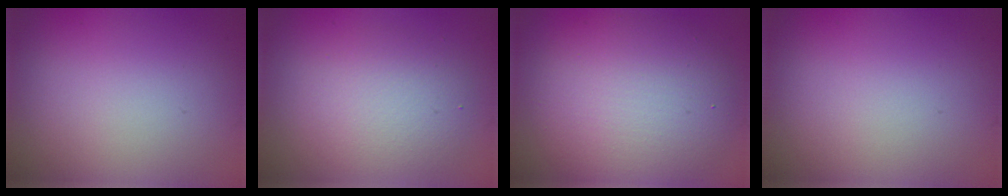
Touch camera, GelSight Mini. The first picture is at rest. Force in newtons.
{"total": 3.8, "press": 3.8, "slide": 0.3}
{"total": 7.8, "press": 7.8, "slide": 0.6}
{"total": 0.0}